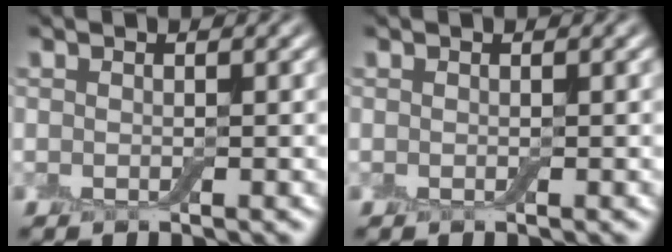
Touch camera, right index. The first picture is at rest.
{"total": 0.0}